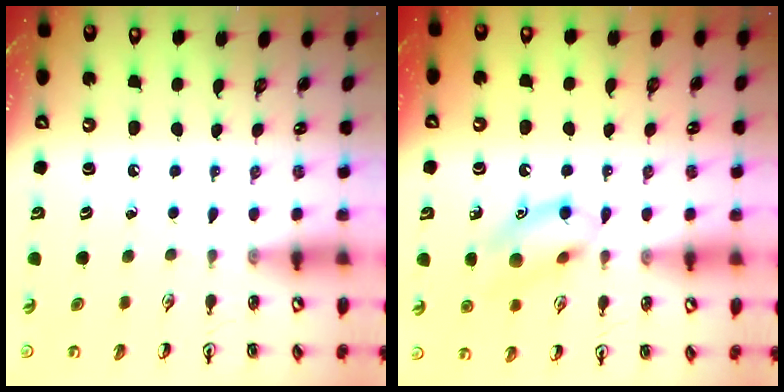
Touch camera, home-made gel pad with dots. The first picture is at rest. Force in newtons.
{"total": 12.2, "press": 12.0, "slide": 2.2}